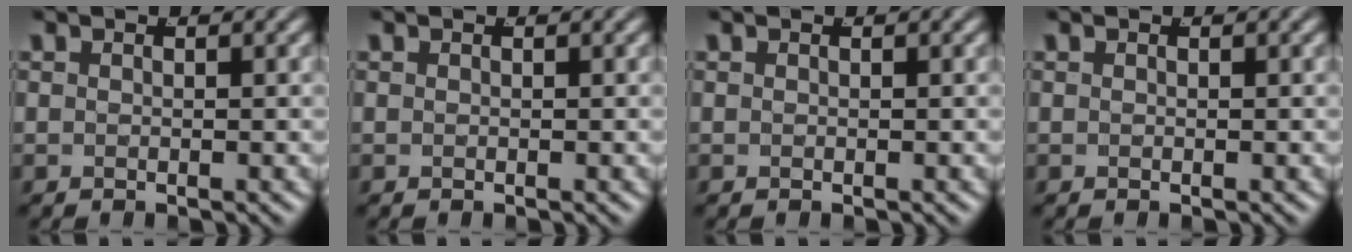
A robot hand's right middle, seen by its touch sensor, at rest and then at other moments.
{"total": 0.0}
{"total": 0.0}
{"total": 0.0}